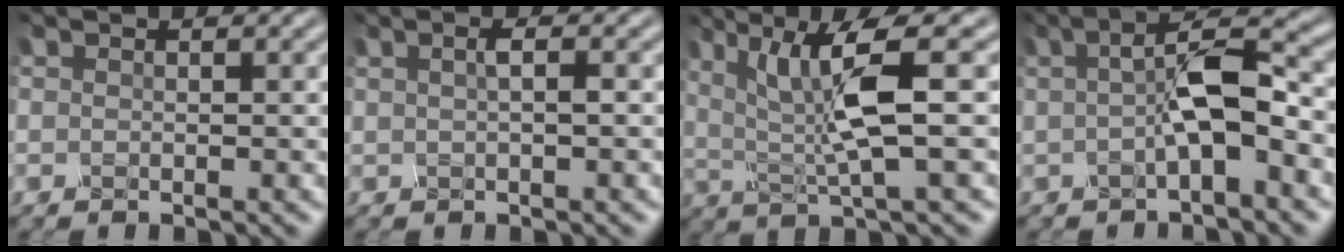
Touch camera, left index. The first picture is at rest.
{"total": 1.1, "force": [-0.2, 0.3, 1.0], "torque": [-0.018, 0.000, 0.000]}
{"total": 7.0, "force": [1.2, 1.2, 6.7], "torque": [-0.124, -0.006, 0.024]}
{"total": 5.4, "force": [-0.6, 1.6, 5.2], "torque": [-0.086, 0.011, -0.016]}